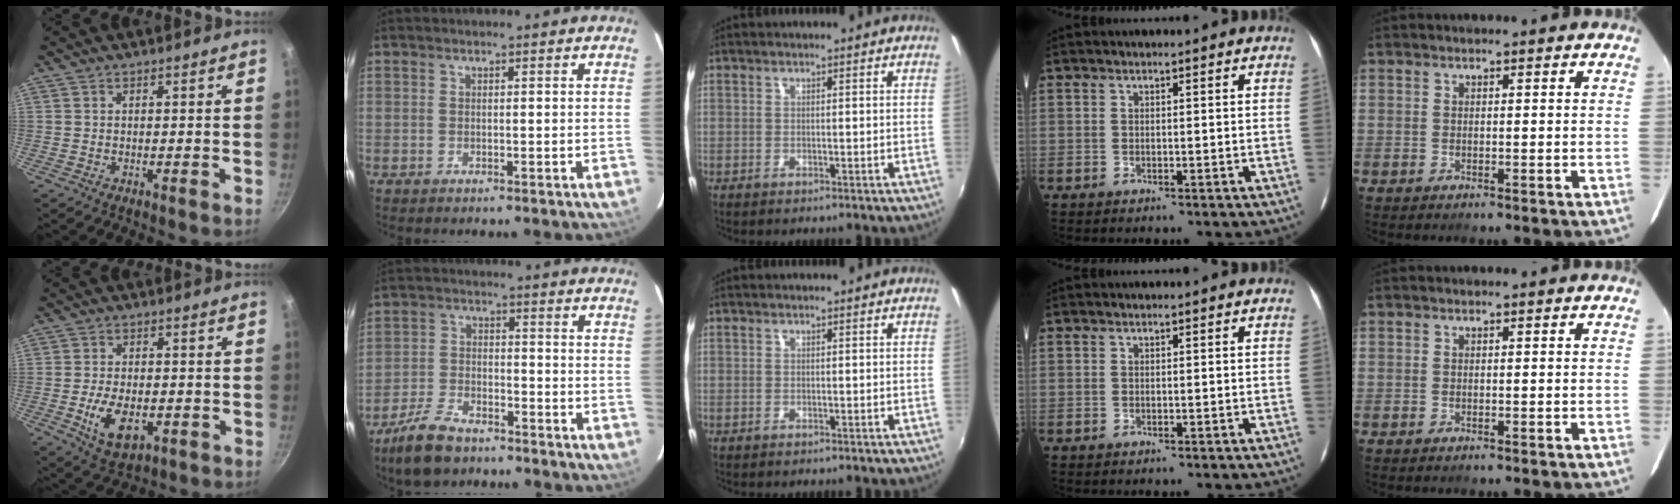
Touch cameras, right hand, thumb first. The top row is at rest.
{"thumb": {"total": 9.5, "force": [-2.5, 5.4, 7.4], "torque": [-0.123, 0.001, -0.032]}, "index": {"total": 9.8, "force": [-7.6, 4.2, 4.7], "torque": [-0.122, -0.002, -0.140]}}